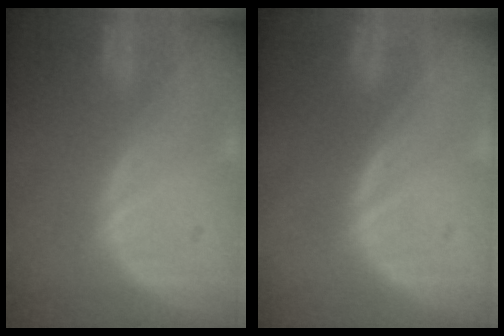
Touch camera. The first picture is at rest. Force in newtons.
{"total": 0.0}